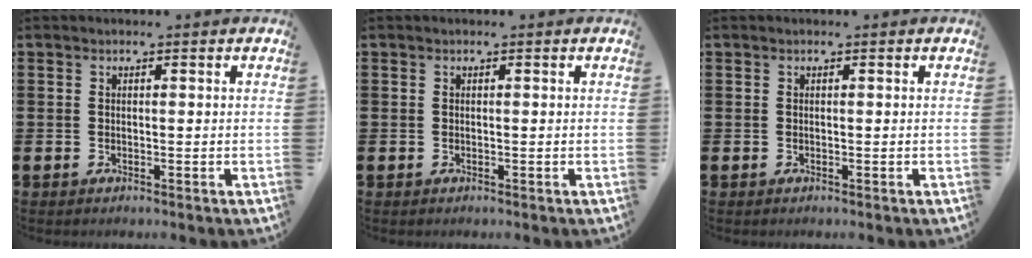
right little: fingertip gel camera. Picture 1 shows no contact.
{"total": 0.0}
{"total": 0.0}